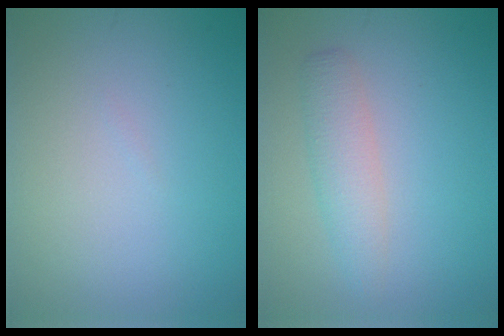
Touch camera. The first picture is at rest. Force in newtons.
{"total": 2.6, "press": 2.6, "slide": 0.0}